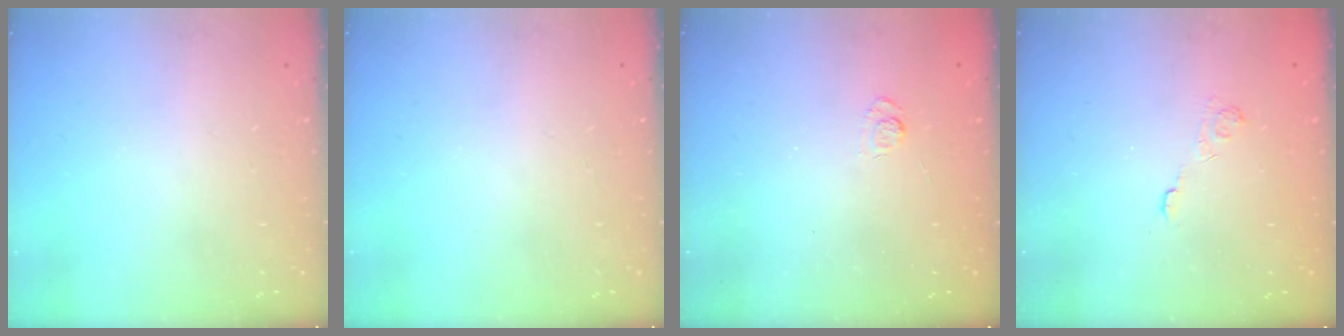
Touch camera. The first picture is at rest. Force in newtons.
{"total": 0.0}
{"total": 3.0, "press": 2.6, "slide": 1.5}
{"total": 2.8, "press": 2.3, "slide": 1.5}